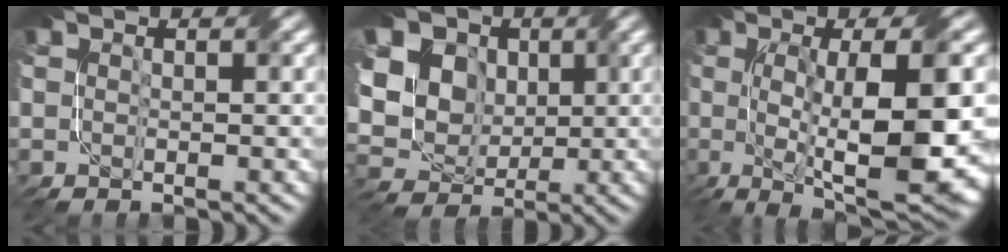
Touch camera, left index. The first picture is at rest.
{"total": 14.2, "force": [4.9, 11.8, 6.2], "torque": [-0.163, 0.032, 0.092]}
{"total": 13.1, "force": [-1.5, 4.3, 12.3], "torque": [-0.188, -0.008, -0.018]}